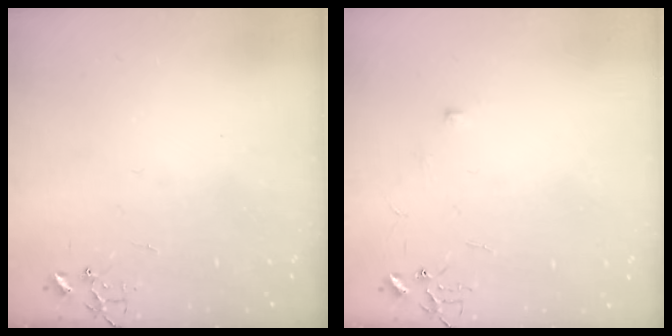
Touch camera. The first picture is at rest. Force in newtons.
{"total": 5.4, "press": 5.3, "slide": 0.7}